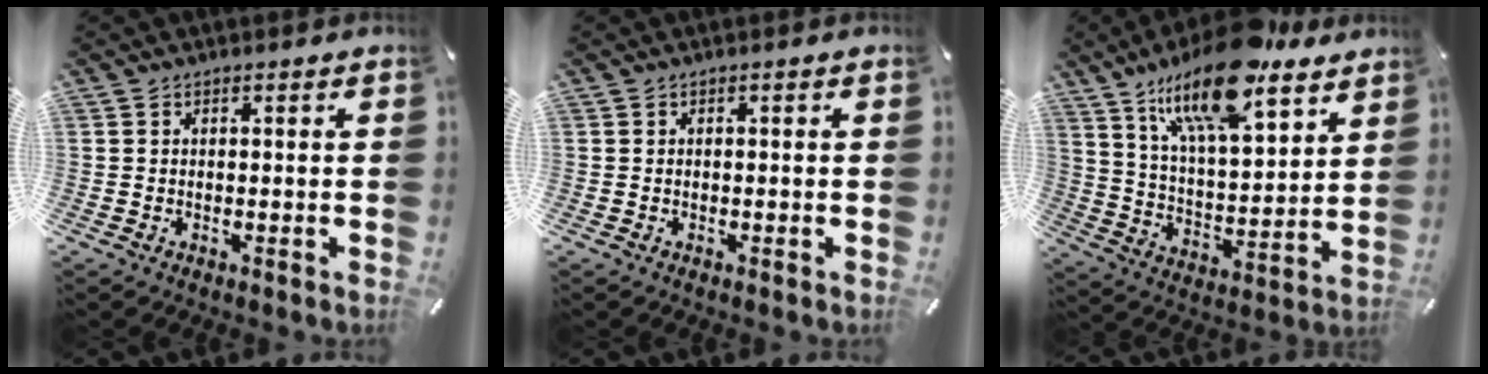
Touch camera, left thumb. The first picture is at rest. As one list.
[{"total": 0.0}, {"total": 20.4, "force": [14.8, 7.5, 11.8], "torque": [-0.210, -0.078, 0.255]}]